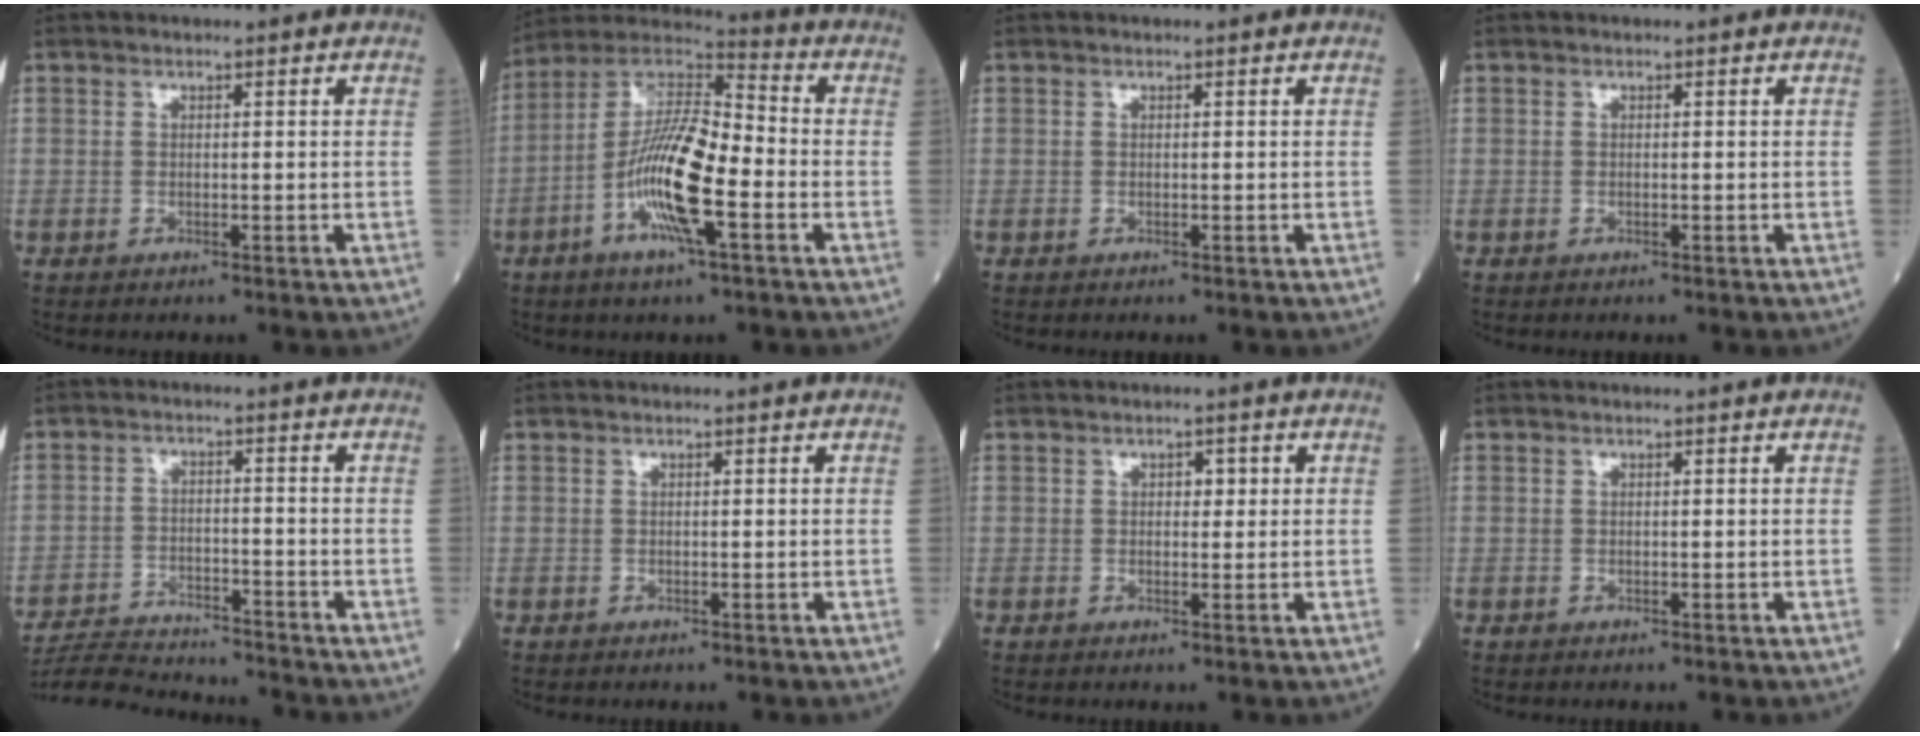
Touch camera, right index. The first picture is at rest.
{"total": 14.4, "force": [-4.3, 2.6, 13.5], "torque": [-0.263, 0.004, -0.085]}
{"total": 0.0}
{"total": 0.0}
{"total": 10.6, "force": [-10.4, 0.4, 1.9], "torque": [-0.036, 0.002, -0.174]}
{"total": 0.0}
{"total": 1.6, "force": [0.4, 1.0, 1.2], "torque": [-0.012, 0.005, 0.004]}
{"total": 0.0}